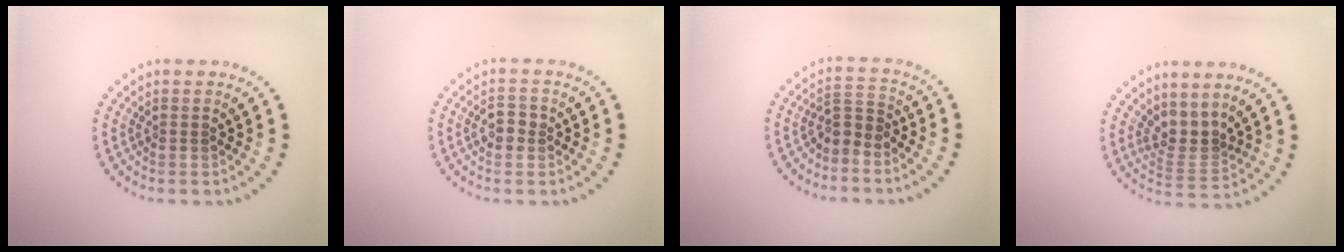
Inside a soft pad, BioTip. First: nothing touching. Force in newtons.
{"total": 1.8, "press": 1.7, "slide": 0.3}
{"total": 2.3, "press": 1.5, "slide": 1.7}
{"total": 2.7, "press": 1.8, "slide": 2.0}